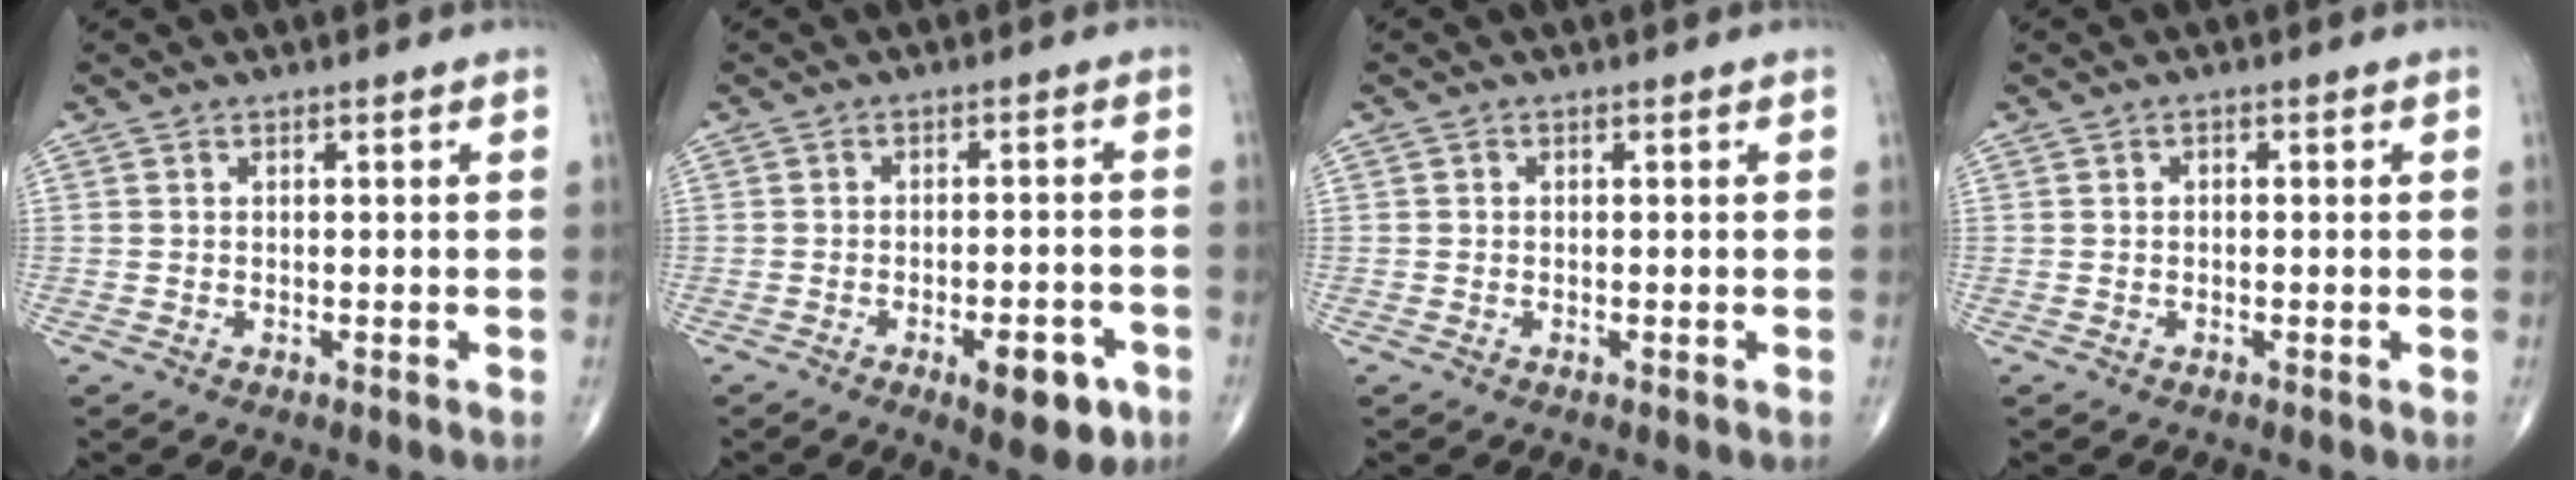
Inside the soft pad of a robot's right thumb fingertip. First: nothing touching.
{"total": 8.1, "force": [-3.8, 3.1, 6.3], "torque": [-0.070, 0.013, -0.047]}
{"total": 0.0}
{"total": 0.5, "force": [0.0, 0.4, 0.4], "torque": [0.000, 0.002, -0.002]}